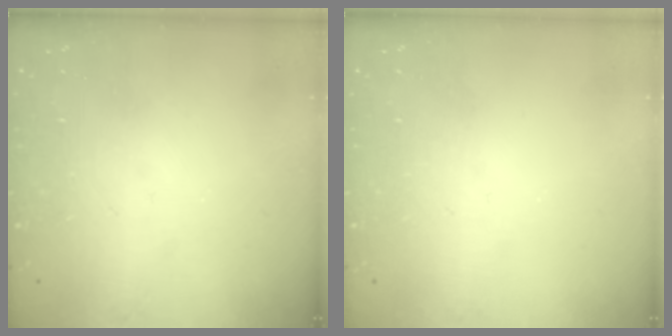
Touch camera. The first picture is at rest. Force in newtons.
{"total": 0.0}